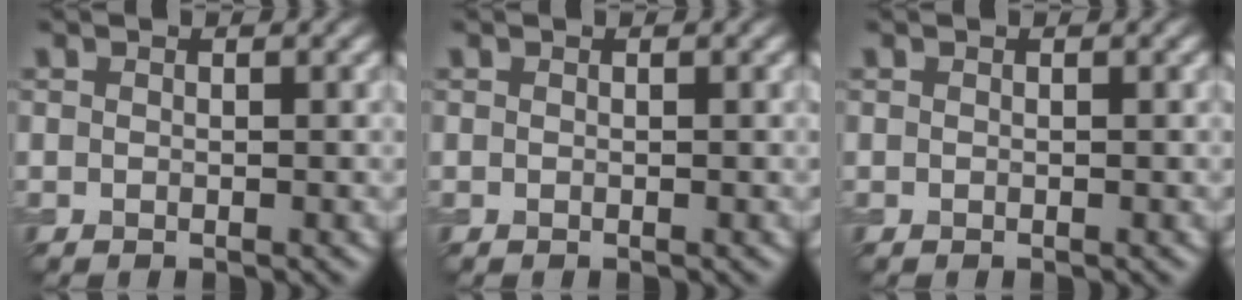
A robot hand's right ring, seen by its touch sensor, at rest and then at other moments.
{"total": 0.0}
{"total": 0.0}